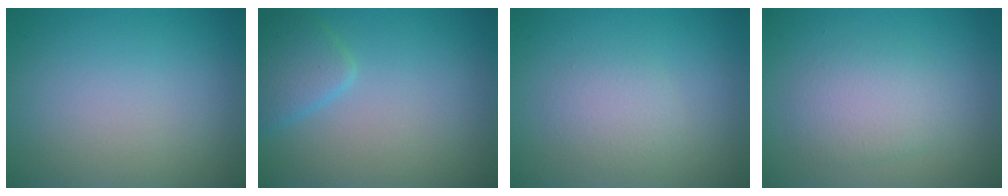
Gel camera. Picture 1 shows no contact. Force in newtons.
{"total": 2.6, "press": 2.6, "slide": 0.1}
{"total": 2.0, "press": 2.0, "slide": 0.2}
{"total": 2.9, "press": 2.9, "slide": 0.1}